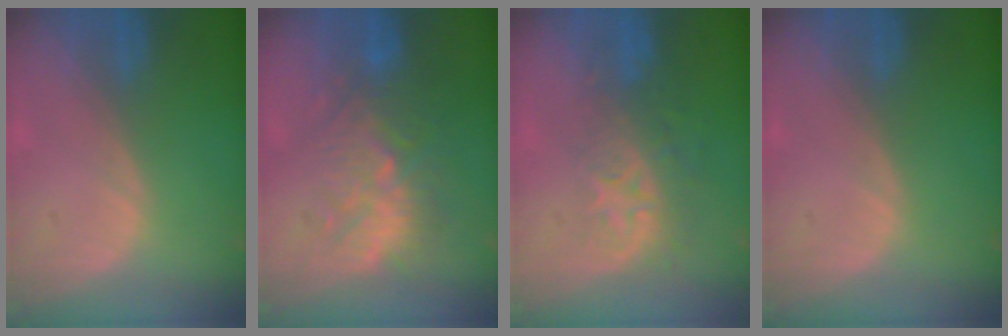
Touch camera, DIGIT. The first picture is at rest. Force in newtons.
{"total": 9.1, "press": 8.9, "slide": 1.6}
{"total": 8.7, "press": 7.2, "slide": 4.9}
{"total": 0.0}